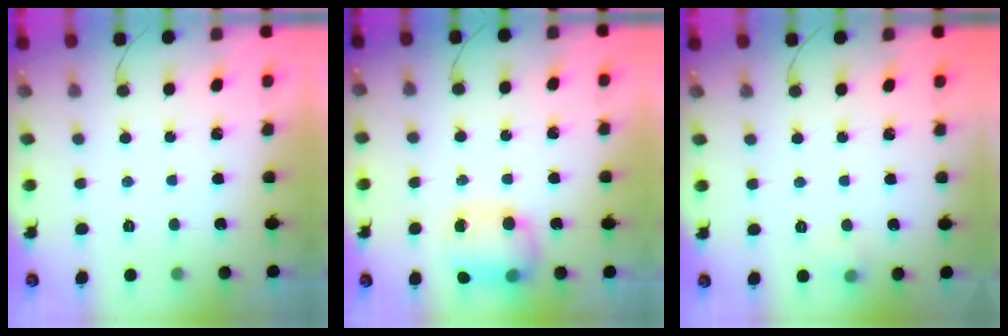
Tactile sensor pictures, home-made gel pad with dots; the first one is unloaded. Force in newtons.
{"total": 8.0, "press": 8.0, "slide": 0.5}
{"total": 3.7, "press": 3.5, "slide": 1.0}